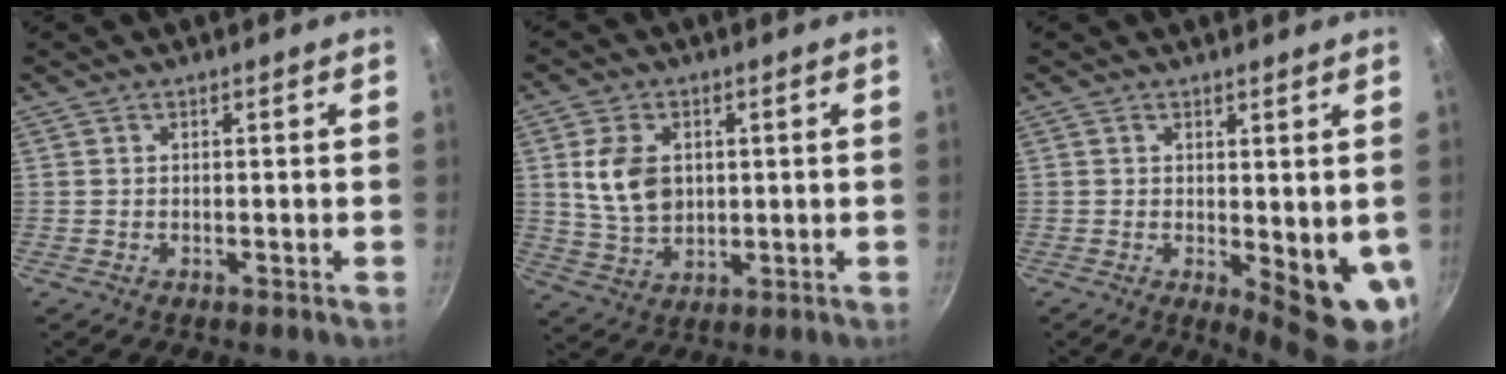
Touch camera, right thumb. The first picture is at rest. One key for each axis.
{"total": 9.2, "fx": 1.6, "fy": 6.6, "fz": 6.2, "tx": -0.101, "ty": -0.010, "tz": 0.035}
{"total": 8.6, "fx": 0.1, "fy": 3.3, "fz": 7.9, "tx": -0.092, "ty": -0.016, "tz": 0.008}